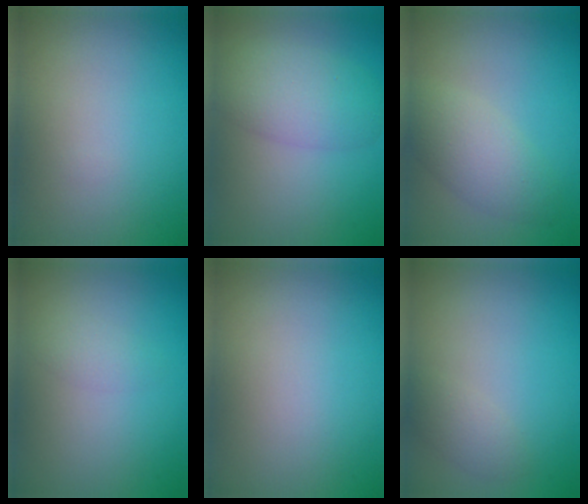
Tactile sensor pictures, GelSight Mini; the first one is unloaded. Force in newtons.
{"total": 4.9, "press": 4.9, "slide": 0.3}
{"total": 3.6, "press": 3.6, "slide": 0.2}
{"total": 1.2, "press": 1.2, "slide": 0.1}
{"total": 0.0}
{"total": 1.5, "press": 1.5, "slide": 0.1}